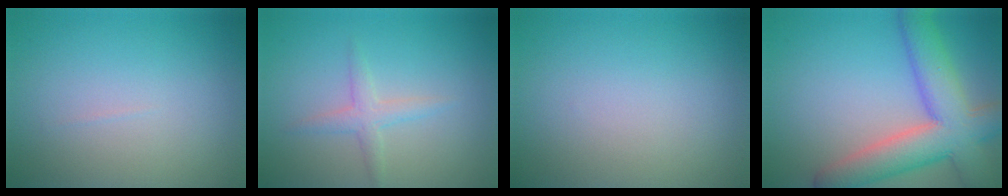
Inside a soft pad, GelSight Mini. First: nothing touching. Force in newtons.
{"total": 1.8, "press": 1.8, "slide": 0.0}
{"total": 0.0}
{"total": 8.8, "press": 8.8, "slide": 0.6}